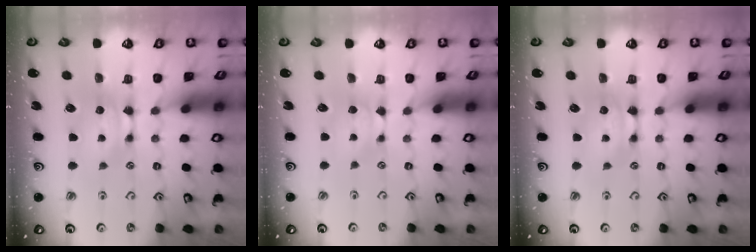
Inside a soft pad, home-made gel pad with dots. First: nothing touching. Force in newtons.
{"total": 1.1, "press": 0.7, "slide": 0.8}
{"total": 0.0}